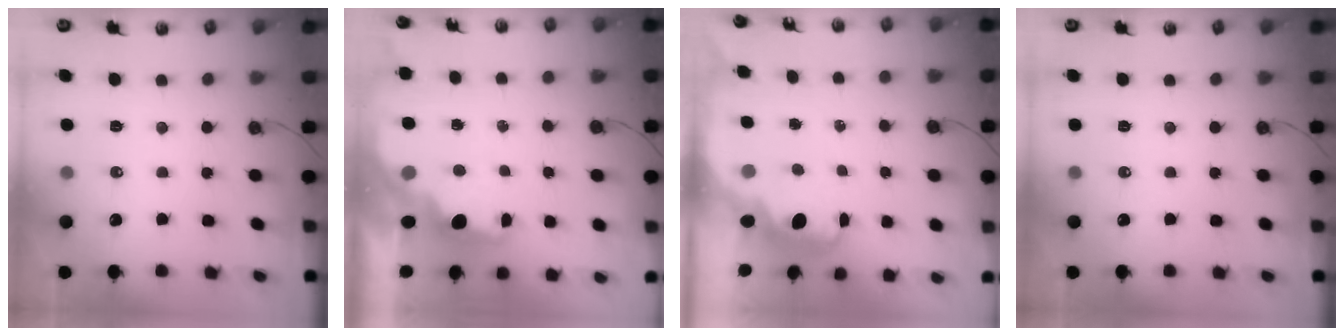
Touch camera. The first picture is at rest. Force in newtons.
{"total": 2.0, "press": 1.8, "slide": 0.8}
{"total": 3.8, "press": 3.8, "slide": 0.4}
{"total": 0.0}